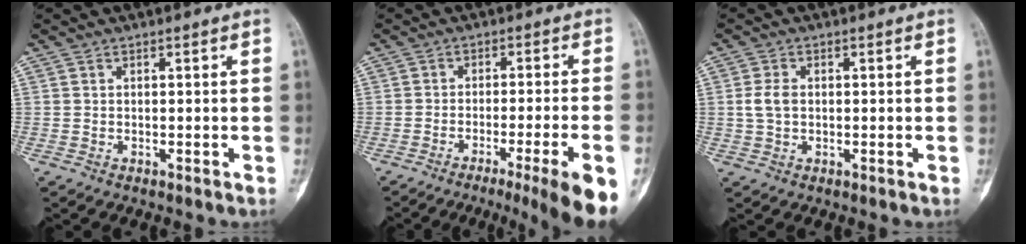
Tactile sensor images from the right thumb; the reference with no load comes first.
{"total": 12.9, "force": [-7.1, 0.0, 10.7], "torque": [-0.125, 0.011, -0.101]}
{"total": 3.3, "force": [0.1, 2.2, 2.4], "torque": [-0.054, 0.005, 0.002]}